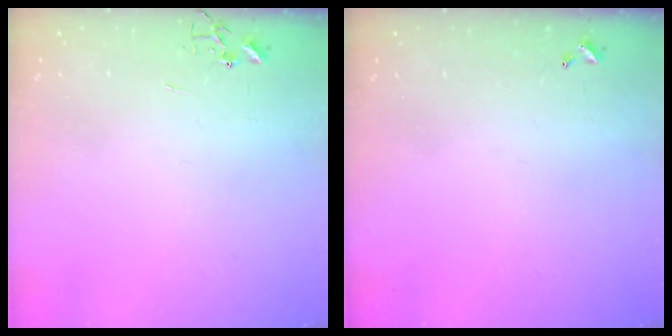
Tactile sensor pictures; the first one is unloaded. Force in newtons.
{"total": 0.0}